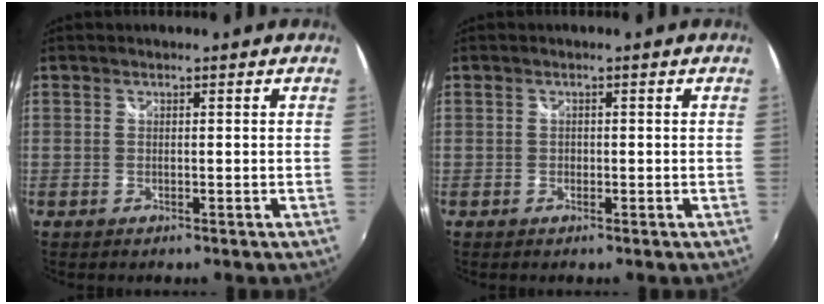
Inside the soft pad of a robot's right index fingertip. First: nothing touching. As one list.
[{"total": 0.6, "force": [-0.3, 0.6, 0.1], "torque": [-0.002, -0.002, -0.005]}]